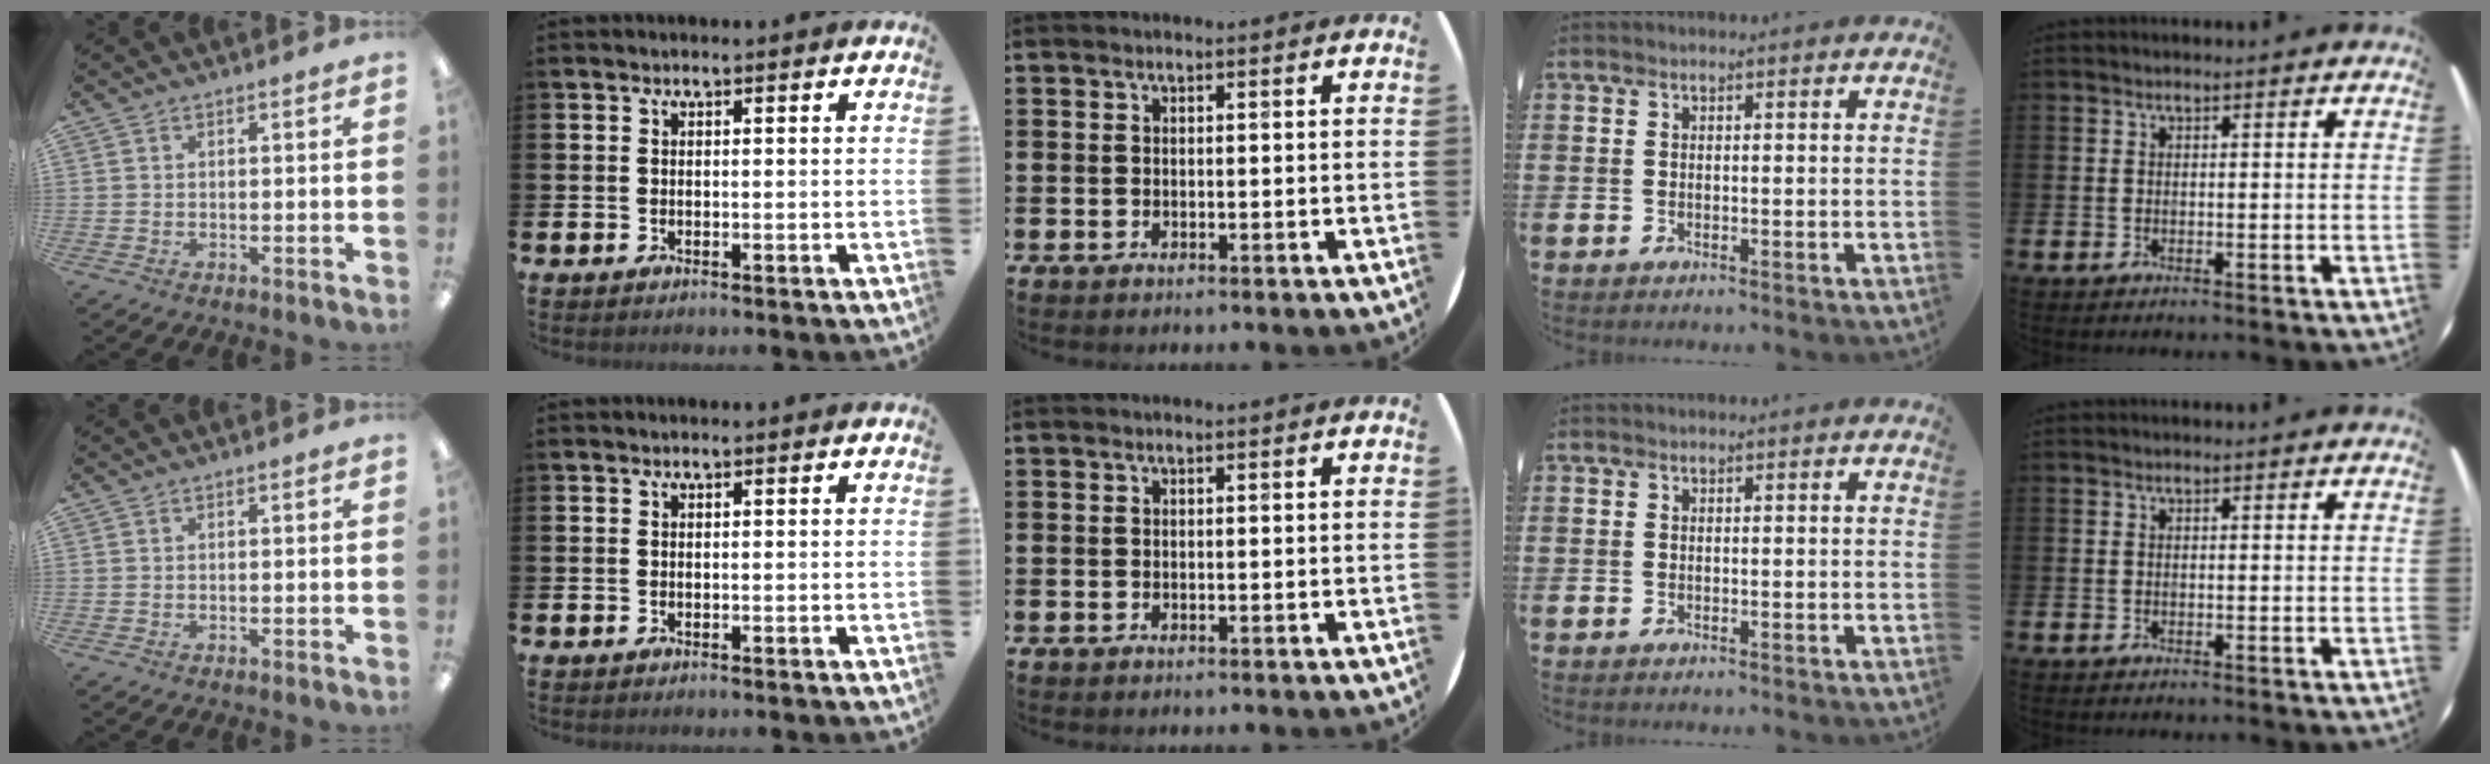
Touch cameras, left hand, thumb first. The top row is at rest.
{}